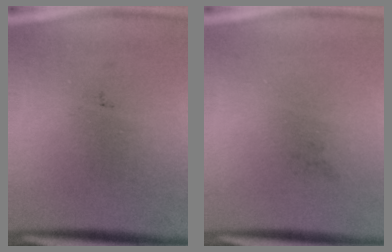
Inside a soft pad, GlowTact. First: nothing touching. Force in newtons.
{"total": 0.0}